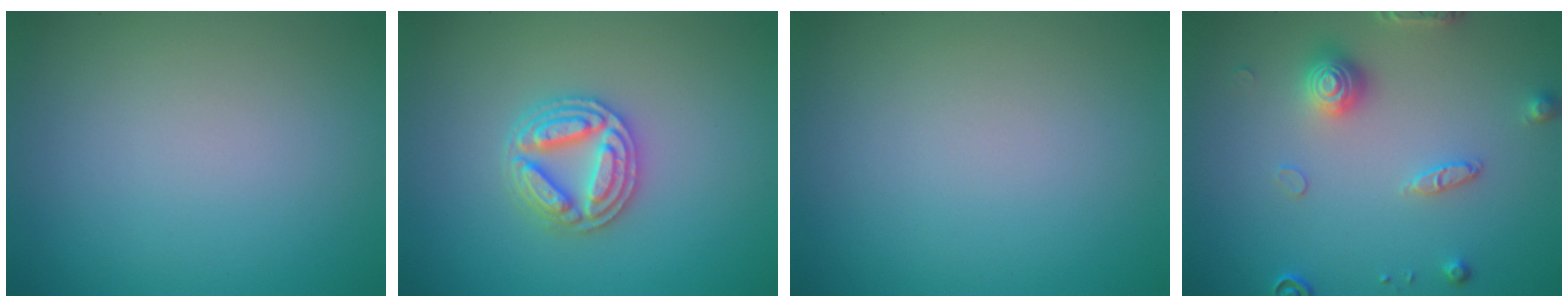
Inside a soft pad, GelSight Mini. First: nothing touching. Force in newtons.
{"total": 4.5, "press": 4.4, "slide": 0.7}
{"total": 0.0}
{"total": 3.2, "press": 3.0, "slide": 0.9}